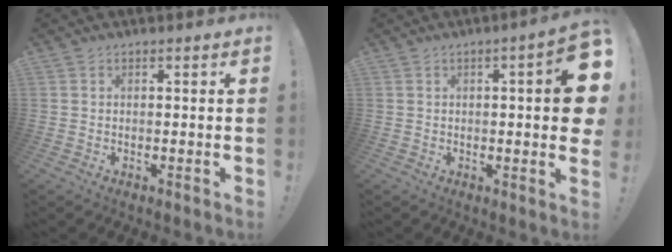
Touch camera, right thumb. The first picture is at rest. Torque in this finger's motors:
{"motor_torque": [1.18, 2.62, 0.80, -0.50, 0.04]}